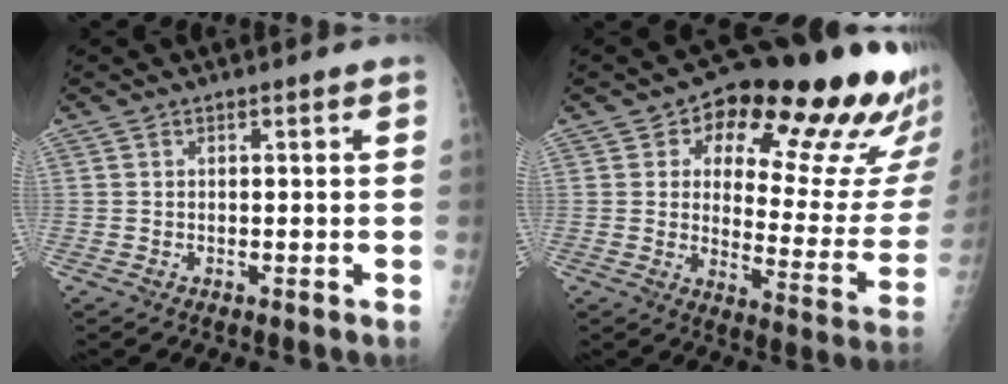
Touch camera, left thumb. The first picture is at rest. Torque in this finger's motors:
{"motor_torque": [0.67, 0.56, 0.43, -0.30, 0.11]}